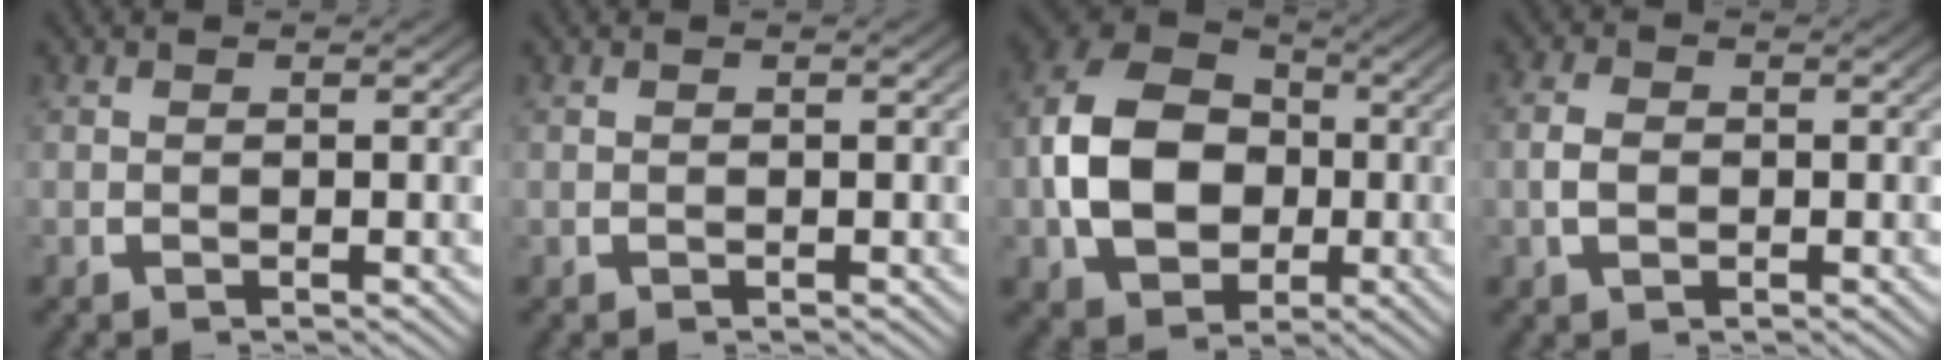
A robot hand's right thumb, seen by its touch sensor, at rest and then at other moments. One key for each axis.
{"total": 0.0}
{"total": 13.6, "fx": 0.0, "fy": 10.4, "fz": 8.7, "tx": -0.195, "ty": -0.031, "tz": 0.011}
{"total": 2.2, "fx": -0.3, "fy": 1.6, "fz": 1.5, "tx": -0.035, "ty": -0.007, "tz": -0.003}